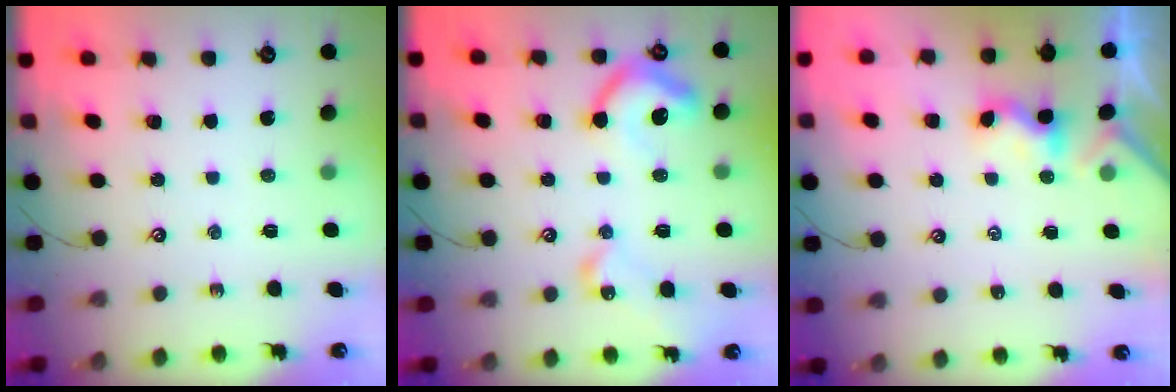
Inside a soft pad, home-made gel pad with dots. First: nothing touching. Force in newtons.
{"total": 14.6, "press": 14.5, "slide": 1.5}
{"total": 1.8, "press": 1.7, "slide": 0.5}